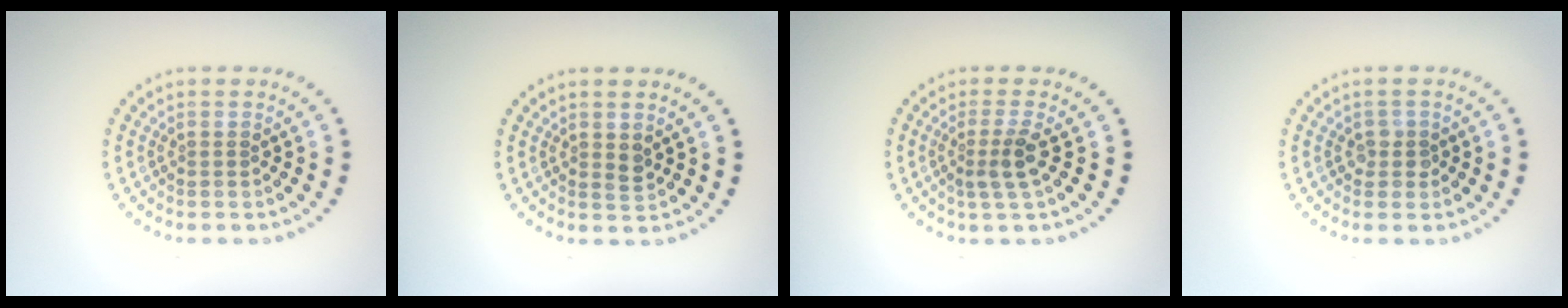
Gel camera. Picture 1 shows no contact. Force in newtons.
{"total": 1.0, "press": 1.0, "slide": 0.3}
{"total": 2.4, "press": 1.8, "slide": 1.6}
{"total": 1.4, "press": 1.2, "slide": 0.7}